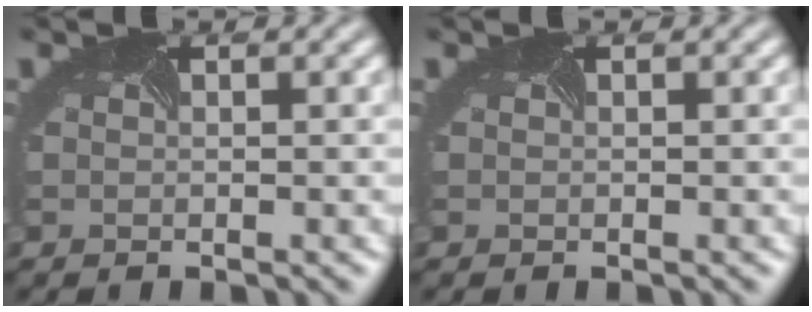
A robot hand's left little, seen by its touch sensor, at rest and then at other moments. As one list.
[{"total": 0.0}]